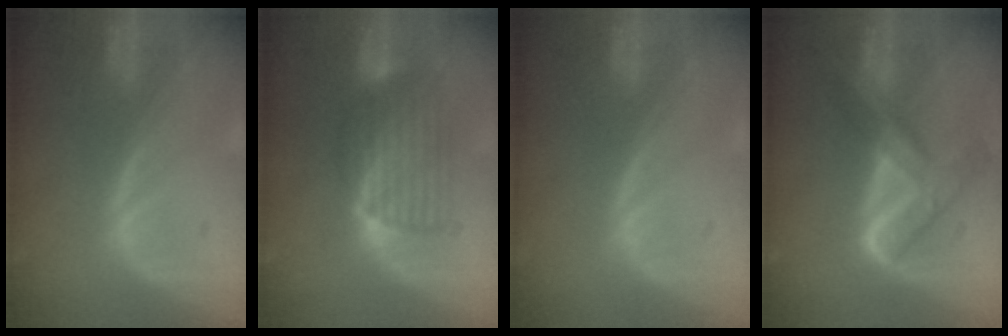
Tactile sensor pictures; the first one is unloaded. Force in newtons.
{"total": 6.8, "press": 6.6, "slide": 1.4}
{"total": 0.0}
{"total": 7.7, "press": 6.5, "slide": 4.2}